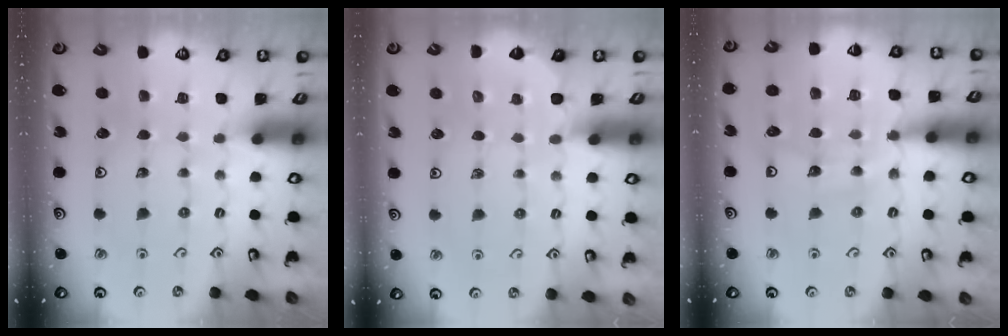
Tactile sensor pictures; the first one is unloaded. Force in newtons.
{"total": 3.3, "press": 3.3, "slide": 0.4}
{"total": 12.5, "press": 12.2, "slide": 2.6}